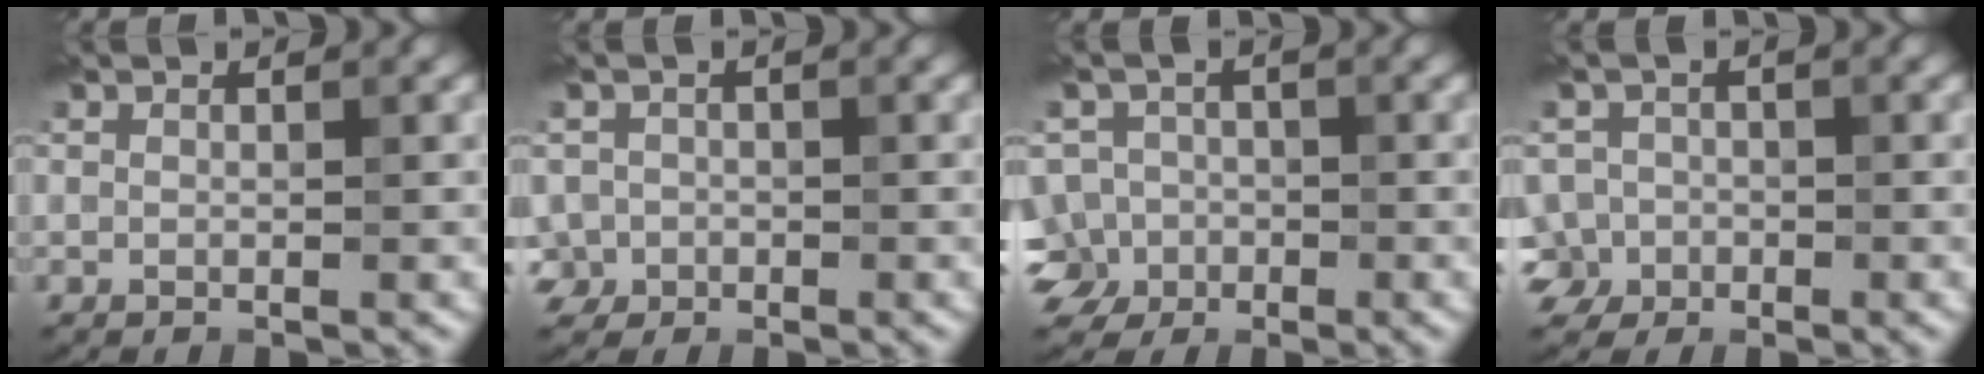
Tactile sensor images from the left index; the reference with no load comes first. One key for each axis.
{"total": 2.3, "fx": -0.7, "fy": 2.1, "fz": 0.7, "tx": -0.005, "ty": -0.003, "tz": -0.014}
{"total": 6.1, "fx": -2.8, "fy": 5.1, "fz": 1.7, "tx": -0.017, "ty": 0.001, "tz": -0.063}
{"total": 4.3, "fx": -2.1, "fy": 3.5, "fz": 1.0, "tx": -0.004, "ty": 0.000, "tz": -0.042}